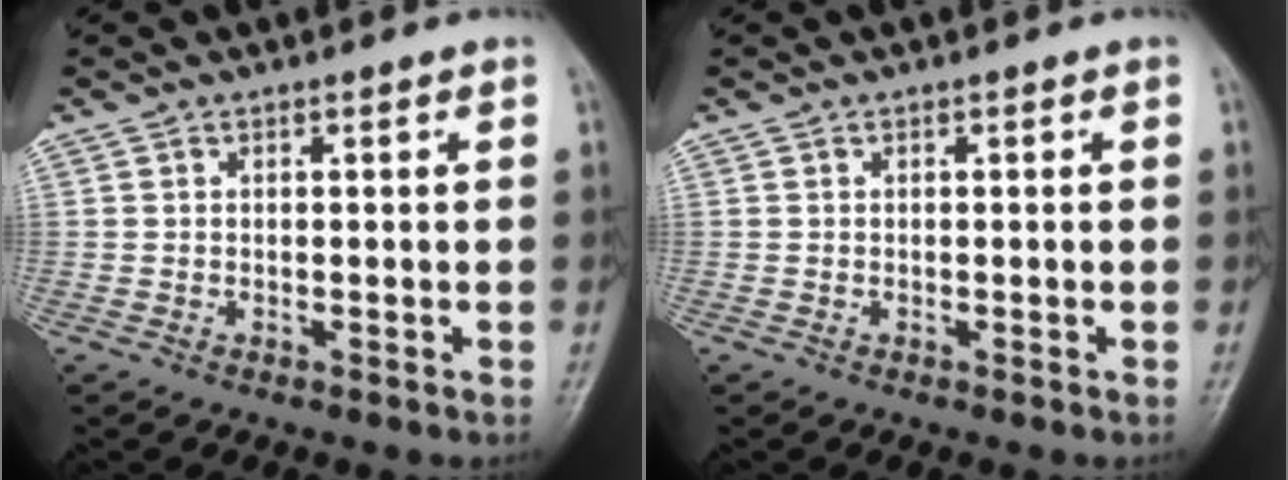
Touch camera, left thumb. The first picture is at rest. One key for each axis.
{"total": 0.0}